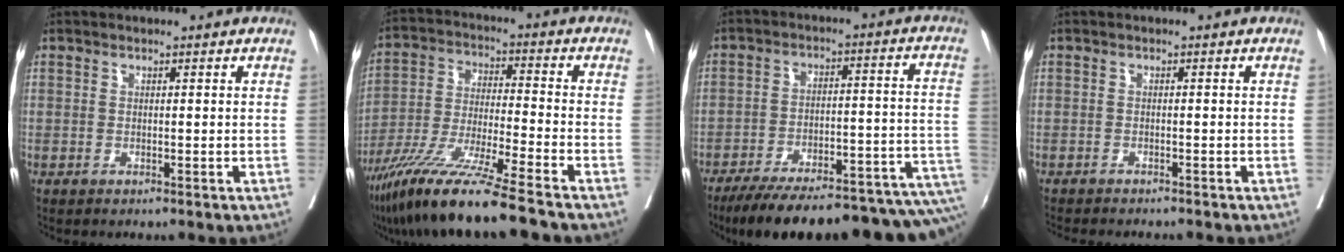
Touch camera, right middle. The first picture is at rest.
{"total": 14.6, "force": [-11.0, -1.2, 9.6], "torque": [-0.193, -0.039, -0.200]}
{"total": 26.0, "force": [-20.6, 5.4, 14.9], "torque": [-0.156, 0.010, -0.277]}
{"total": 6.5, "force": [-5.9, 1.2, 2.6], "torque": [-0.033, -0.008, -0.081]}